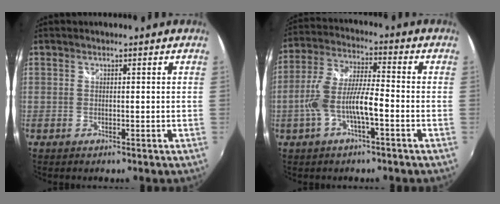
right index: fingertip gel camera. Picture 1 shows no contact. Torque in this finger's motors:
{"motor_torque": [0.64, -0.36, 0.74, 0.17]}